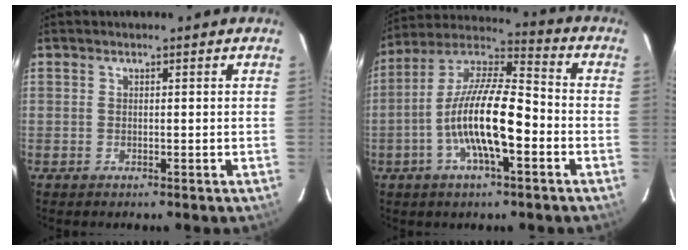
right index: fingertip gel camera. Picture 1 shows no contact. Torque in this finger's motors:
{"motor_torque": [0.71, -0.13, 1.05, 0.21]}